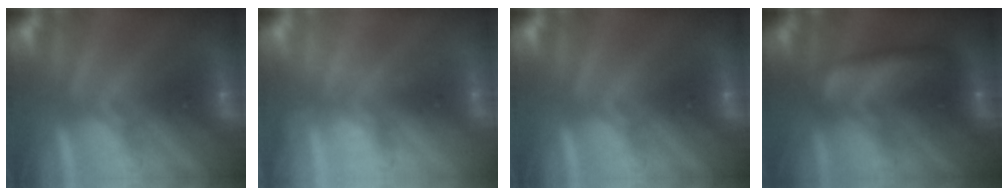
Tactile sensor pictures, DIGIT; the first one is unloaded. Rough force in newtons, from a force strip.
{"total": 2.2}
{"total": 0.0}
{"total": 6.1}